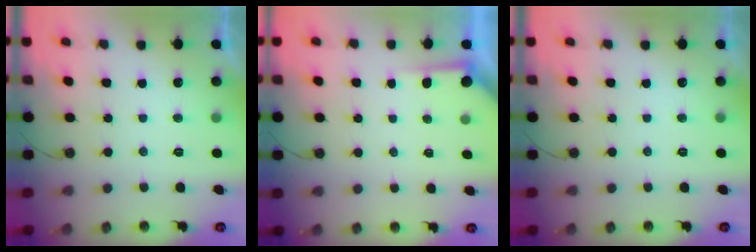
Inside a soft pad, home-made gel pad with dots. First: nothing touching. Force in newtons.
{"total": 2.5, "press": 2.5, "slide": 0.3}
{"total": 0.0}